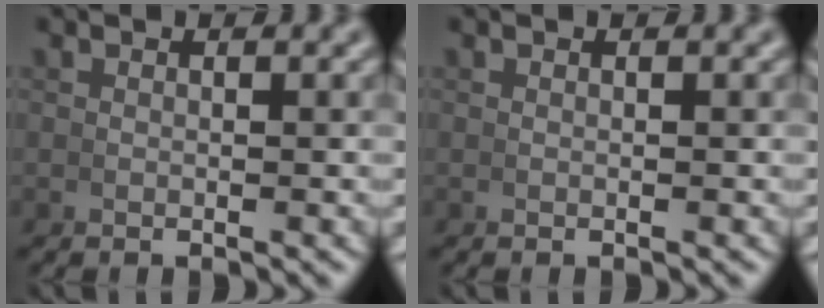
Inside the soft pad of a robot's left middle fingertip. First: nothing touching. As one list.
[{"total": 0.0}]